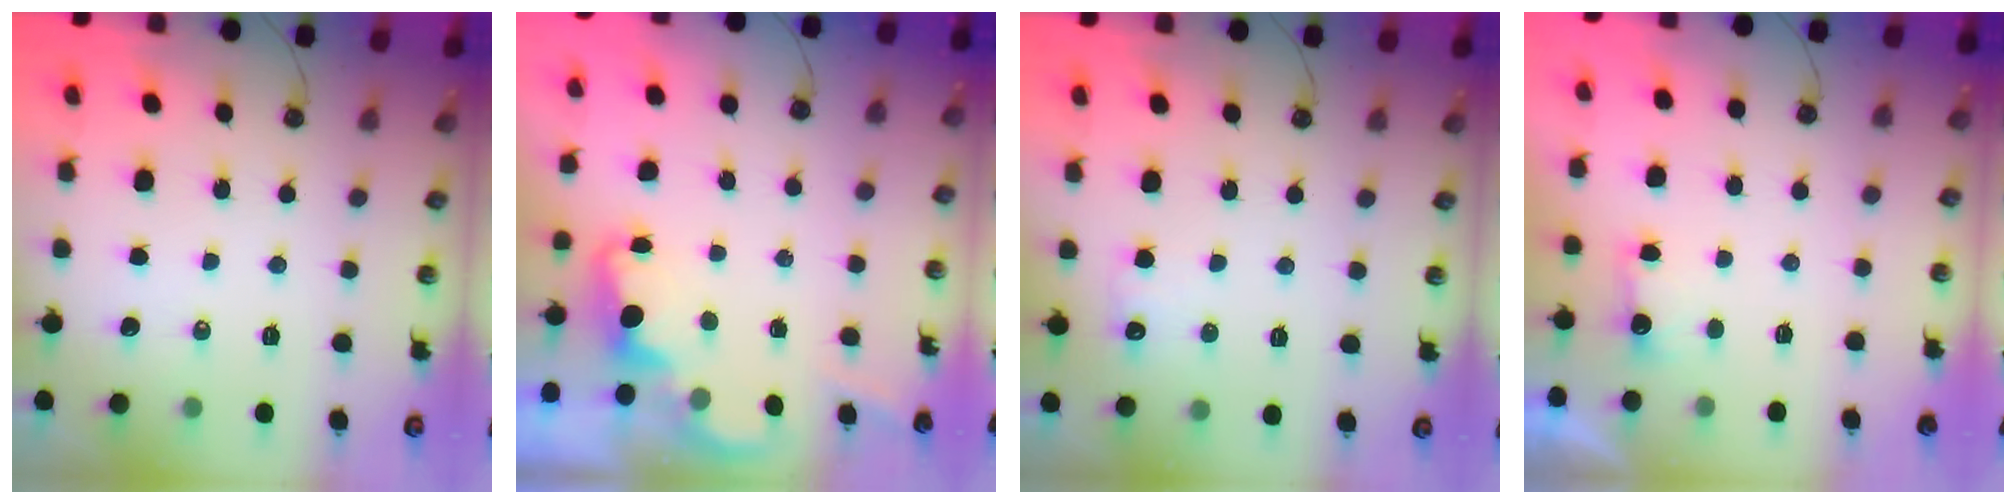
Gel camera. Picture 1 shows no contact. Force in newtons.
{"total": 2.1, "press": 2.0, "slide": 0.6}
{"total": 6.5, "press": 6.4, "slide": 1.1}
{"total": 2.3, "press": 2.1, "slide": 0.9}